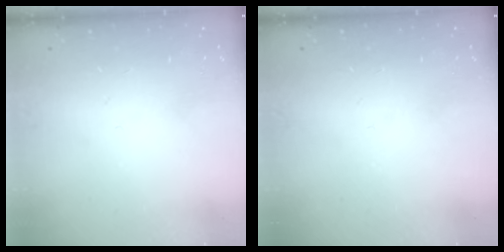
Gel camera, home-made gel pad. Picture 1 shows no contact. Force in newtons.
{"total": 0.0}